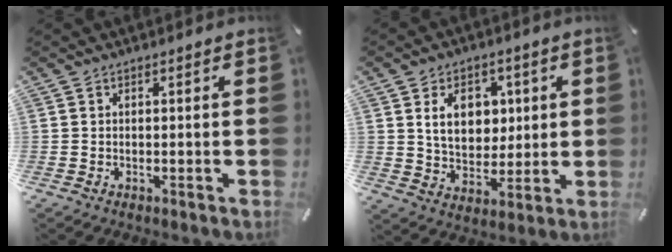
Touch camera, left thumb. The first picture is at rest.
{"total": 10.9, "force": [2.7, 8.2, 6.7], "torque": [-0.101, 0.005, 0.046]}